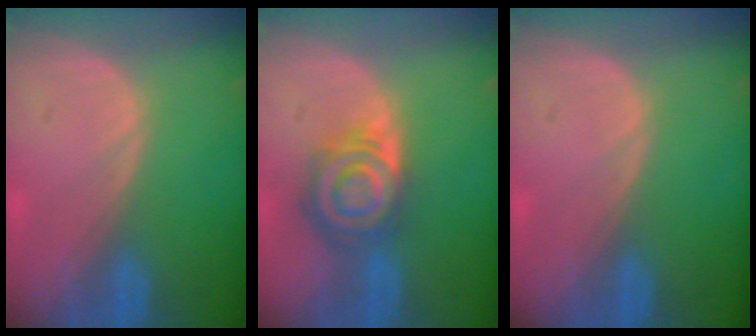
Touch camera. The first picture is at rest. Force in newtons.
{"total": 8.0, "press": 7.1, "slide": 3.6}
{"total": 0.0}